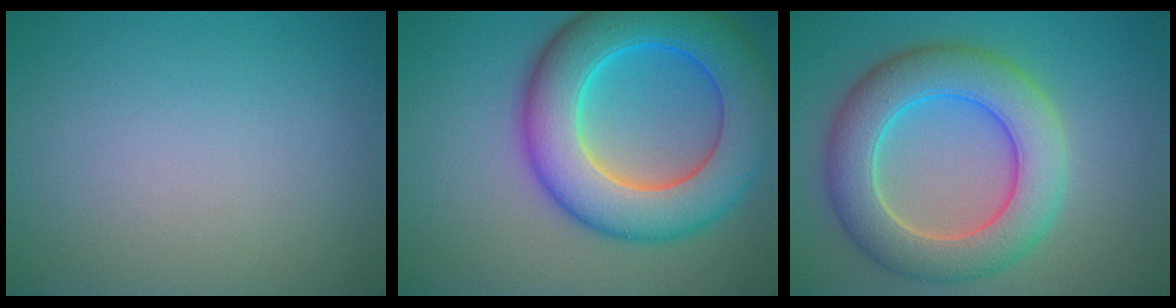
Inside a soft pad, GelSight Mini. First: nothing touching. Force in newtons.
{"total": 11.4, "press": 11.4, "slide": 0.3}
{"total": 8.2, "press": 8.2, "slide": 0.4}